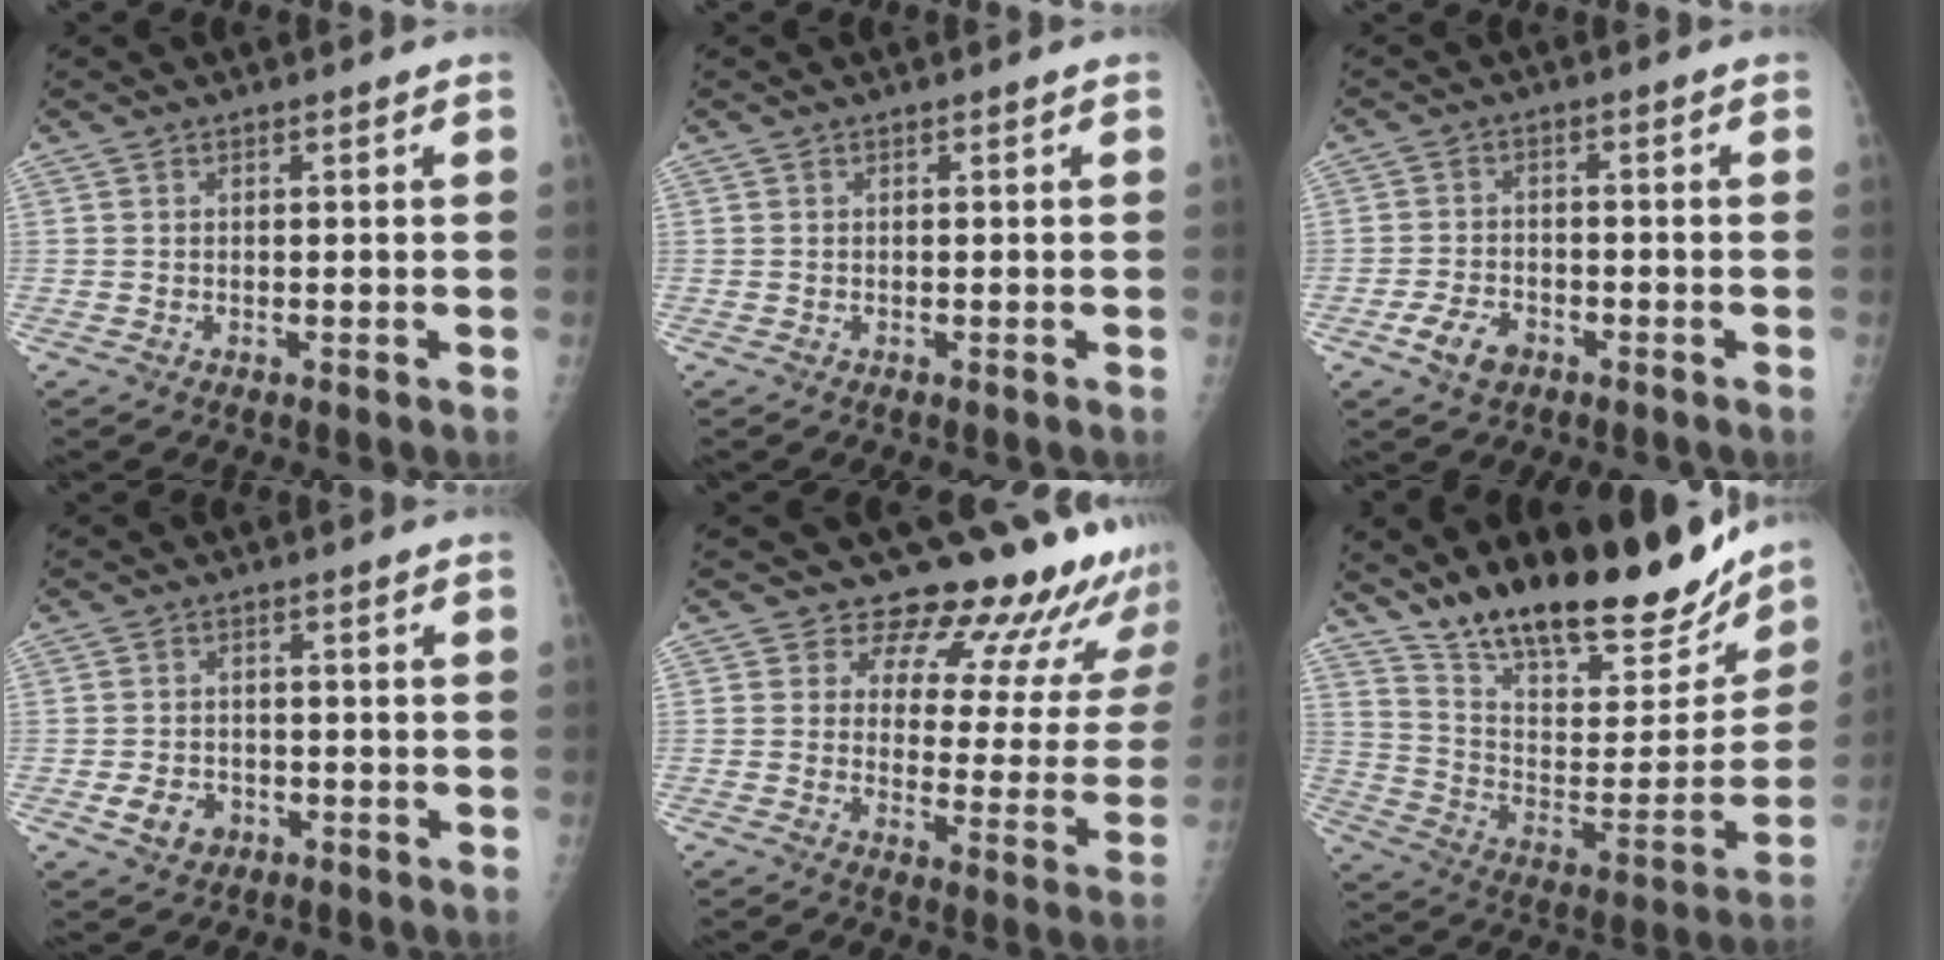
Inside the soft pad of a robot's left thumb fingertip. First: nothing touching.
{"total": 0.0}
{"total": 5.2, "force": [-2.8, 3.3, 2.9], "torque": [-0.051, 0.012, -0.048]}
{"total": 4.3, "force": [-1.6, 3.4, 2.0], "torque": [-0.026, 0.006, -0.022]}
{"total": 18.5, "force": [17.2, 5.6, 4.0], "torque": [0.006, -0.151, 0.193]}
{"total": 27.5, "force": [21.6, 9.1, 14.4], "torque": [-0.192, -0.091, 0.335]}